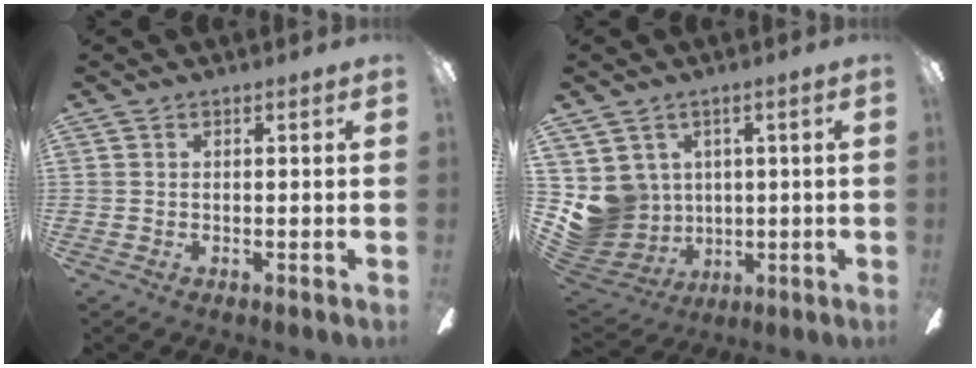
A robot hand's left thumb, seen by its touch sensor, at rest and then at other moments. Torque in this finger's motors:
{"motor_torque": [0.89, 0.87, 0.34, -0.60, 0.02]}